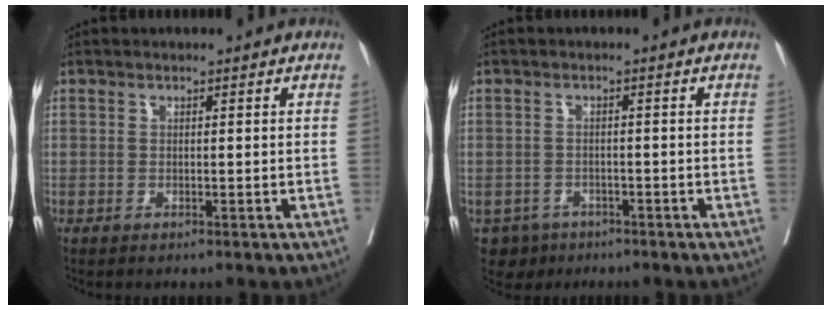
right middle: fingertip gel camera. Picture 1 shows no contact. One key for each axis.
{"total": 3.6, "fx": -2.4, "fy": 2.7, "fz": 0.2, "tx": -0.008, "ty": 0.003, "tz": -0.035}